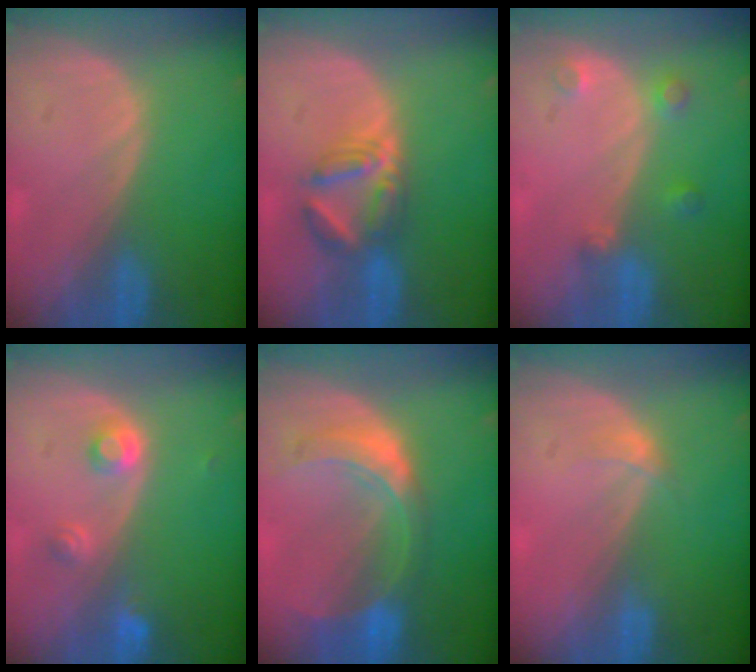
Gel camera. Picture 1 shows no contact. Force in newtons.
{"total": 5.8, "press": 5.6, "slide": 1.3}
{"total": 3.0, "press": 2.8, "slide": 1.1}
{"total": 3.1, "press": 3.1, "slide": 0.2}
{"total": 7.8, "press": 6.9, "slide": 3.6}
{"total": 1.2, "press": 1.2, "slide": 0.1}